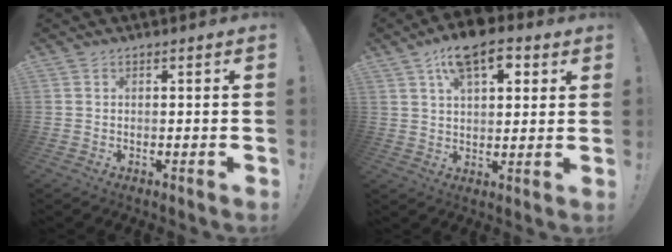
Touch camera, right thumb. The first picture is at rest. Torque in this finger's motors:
{"motor_torque": [1.01, 1.92, 0.16, 0.12, 0.29]}